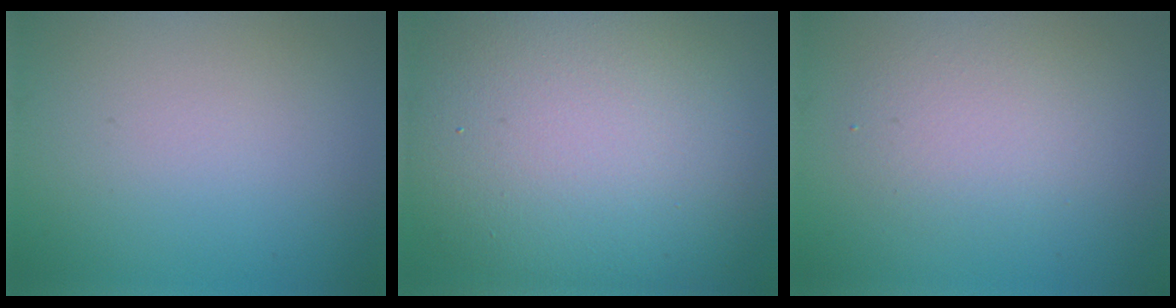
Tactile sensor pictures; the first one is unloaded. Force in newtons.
{"total": 15.8, "press": 15.8, "slide": 1.3}
{"total": 3.0, "press": 3.0, "slide": 0.2}